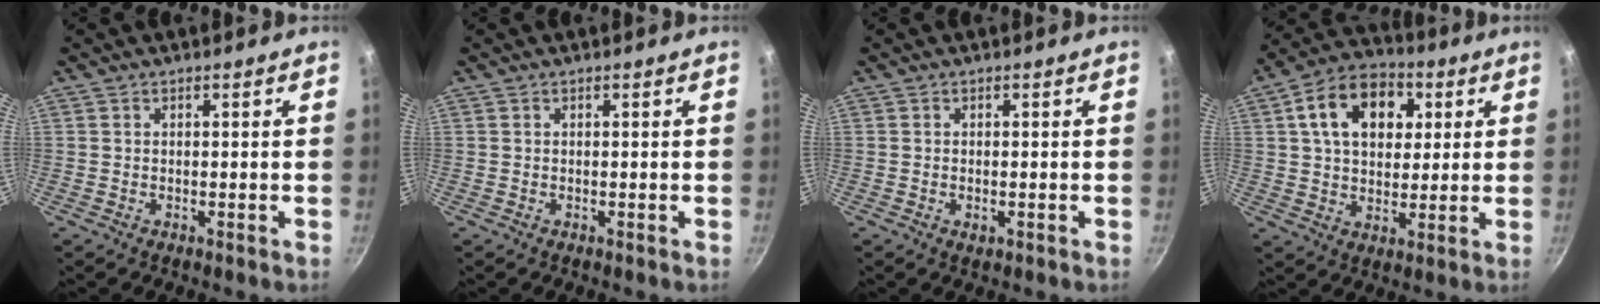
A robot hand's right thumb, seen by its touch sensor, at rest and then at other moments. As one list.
[{"total": 0.0}, {"total": 1.3, "force": [-0.3, 0.7, 1.1], "torque": [-0.018, -0.001, -0.005]}, {"total": 15.2, "force": [4.6, 10.6, 9.9], "torque": [-0.132, 0.009, 0.063]}]